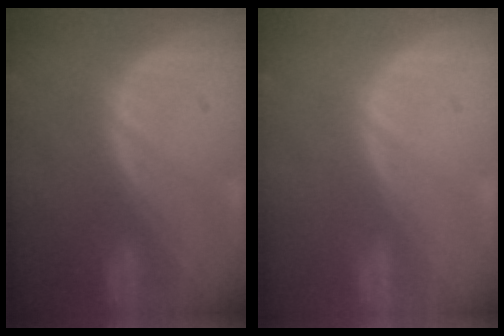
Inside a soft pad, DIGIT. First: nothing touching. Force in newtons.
{"total": 0.0}